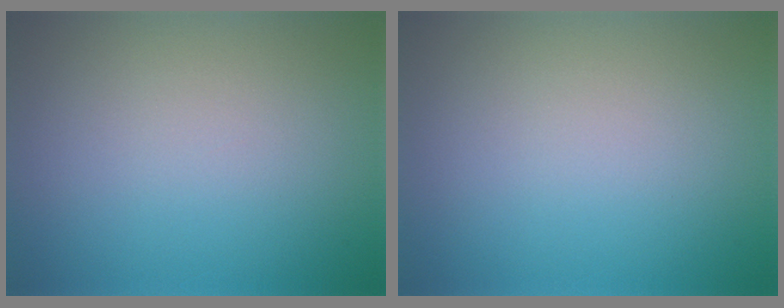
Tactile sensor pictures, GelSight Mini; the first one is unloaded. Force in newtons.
{"total": 0.0}